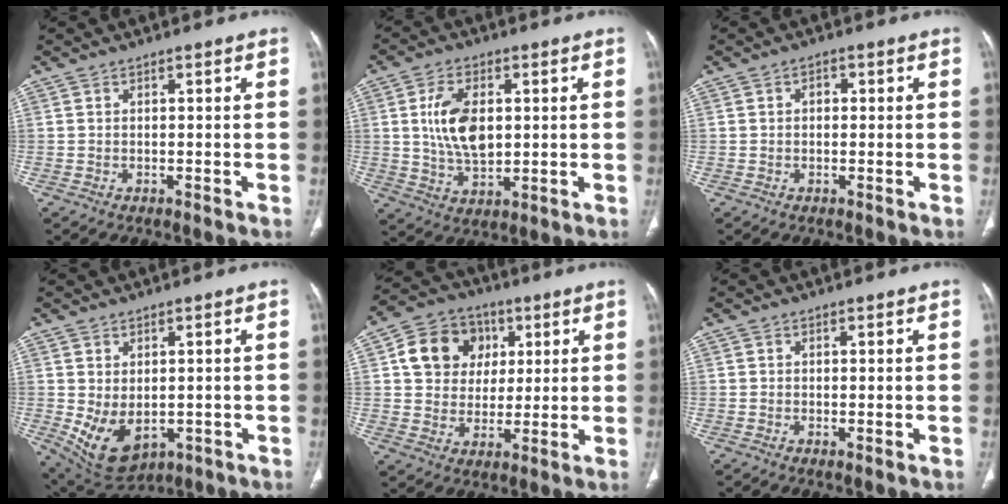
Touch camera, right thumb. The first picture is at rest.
{"total": 10.6, "force": [1.7, 6.2, 8.4], "torque": [-0.146, -0.007, 0.038]}
{"total": 1.7, "force": [0.2, 1.2, 1.1], "torque": [-0.007, 0.007, 0.001]}
{"total": 9.2, "force": [-1.3, 5.9, 6.9], "torque": [-0.113, -0.008, 0.006]}
{"total": 12.8, "force": [3.7, 10.9, 5.4], "torque": [-0.065, -0.001, 0.061]}
{"total": 0.6, "force": [-0.1, 0.2, 0.5], "torque": [-0.015, -0.004, -0.002]}